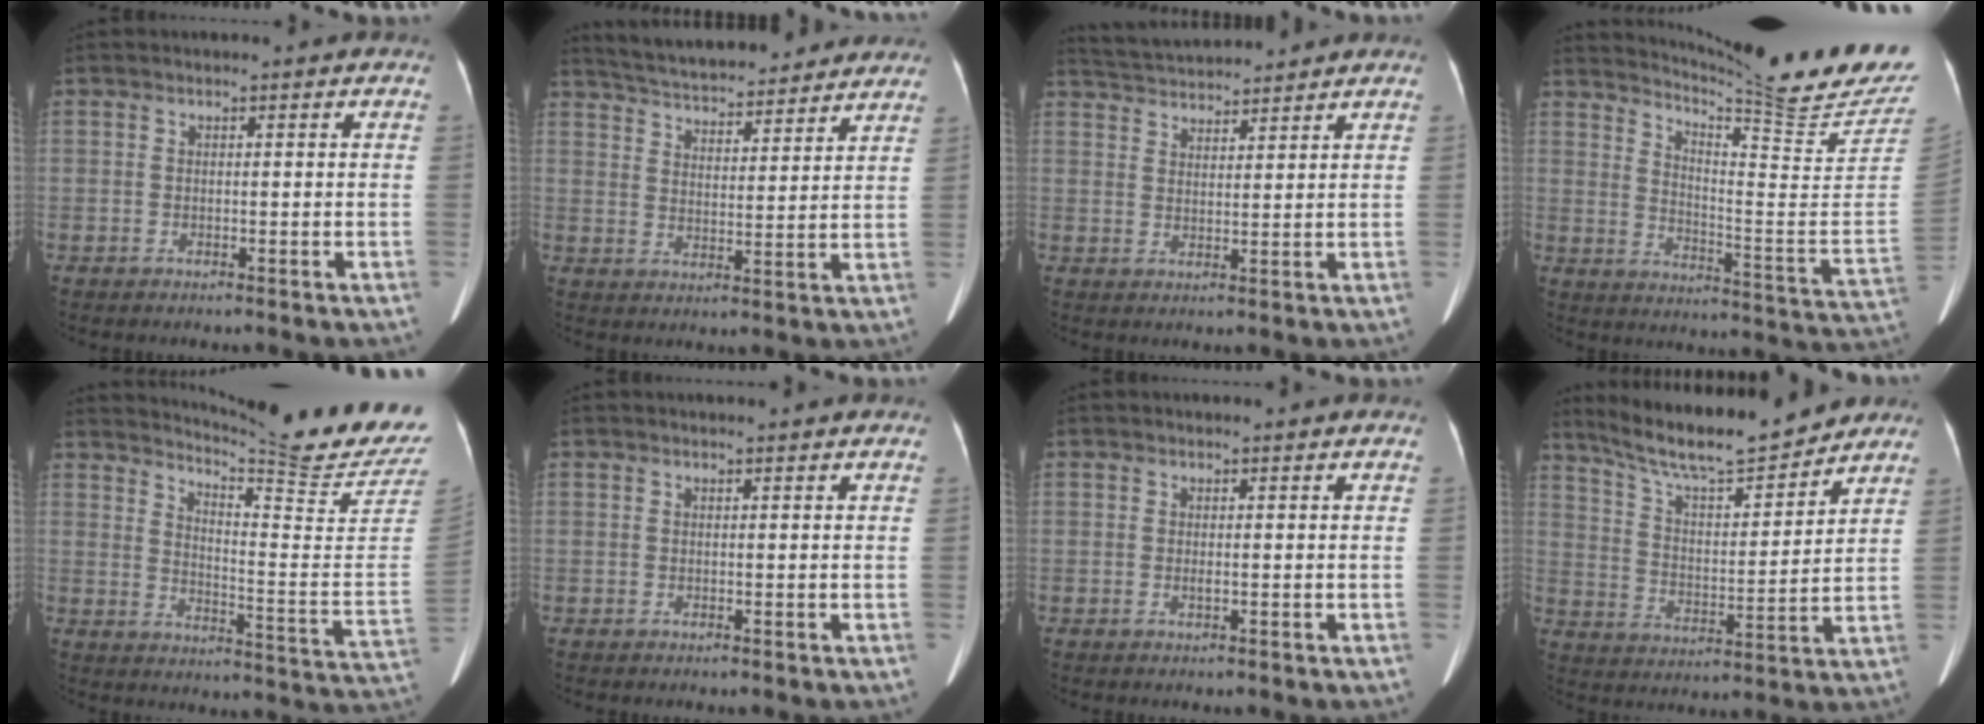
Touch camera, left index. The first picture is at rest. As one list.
[{"total": 18.5, "force": [16.9, 3.7, 6.6], "torque": [-0.108, 0.026, 0.240]}, {"total": 7.9, "force": [7.8, 0.2, 1.6], "torque": [-0.039, 0.030, 0.132]}, {"total": 21.9, "force": [19.5, -2.0, 9.8], "torque": [-0.162, -0.115, 0.258]}, {"total": 20.1, "force": [18.4, -2.1, 7.7], "torque": [-0.129, -0.128, 0.233]}, {"total": 1.1, "force": [1.1, -0.1, 0.4], "torque": [-0.008, 0.008, 0.018]}, {"total": 0.7, "force": [0.3, 0.1, 0.7], "torque": [-0.017, 0.004, 0.005]}, {"total": 16.3, "force": [14.5, 2.0, 7.2], "torque": [-0.125, 0.004, 0.240]}]